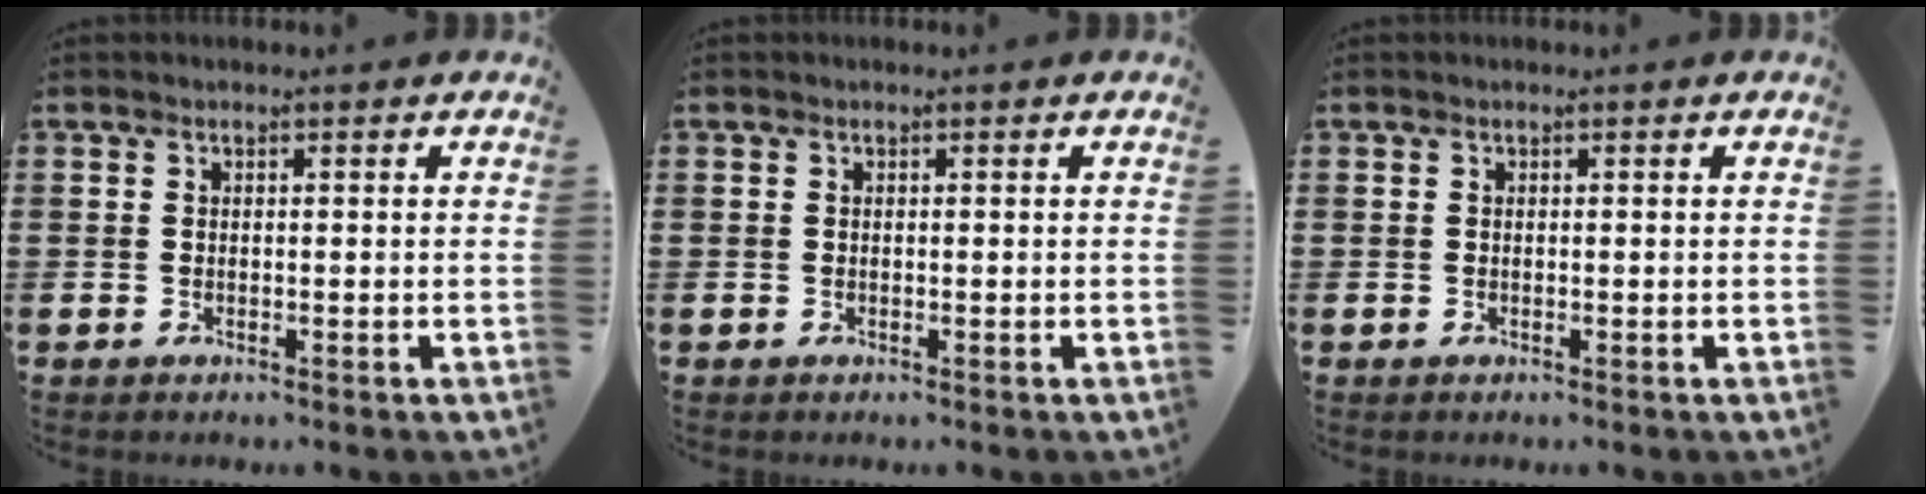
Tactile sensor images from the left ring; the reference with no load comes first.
{"total": 0.0}
{"total": 0.0}